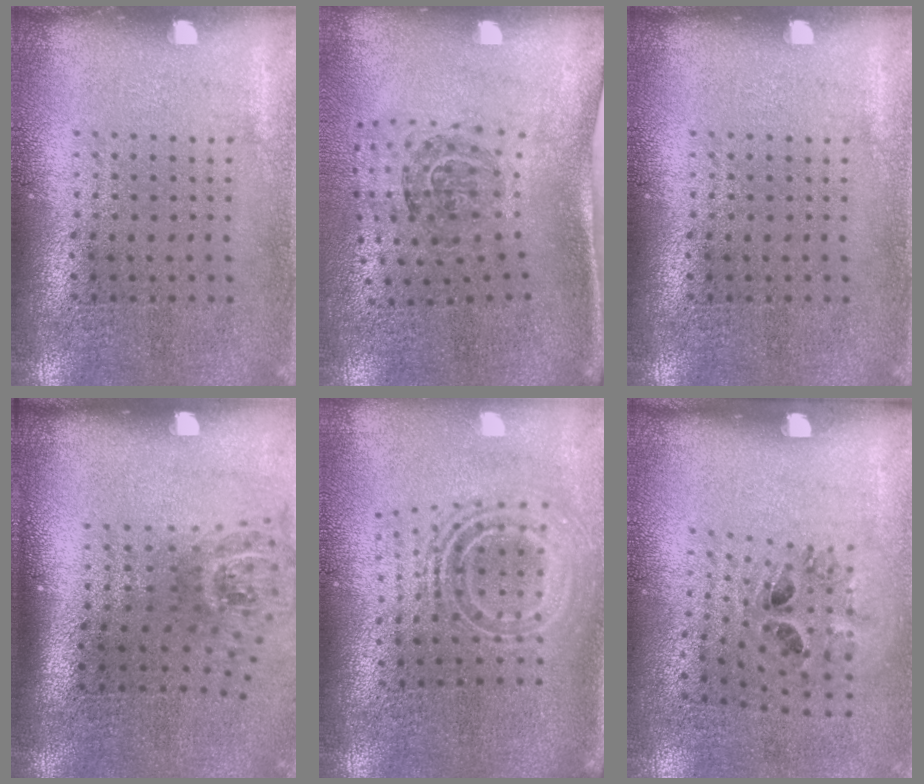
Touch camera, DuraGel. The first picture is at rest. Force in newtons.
{"total": 1.7, "press": 1.2, "slide": 1.2}
{"total": 0.0}
{"total": 1.9, "press": 1.3, "slide": 1.4}
{"total": 2.2, "press": 1.6, "slide": 1.5}
{"total": 1.4, "press": 0.8, "slide": 1.2}